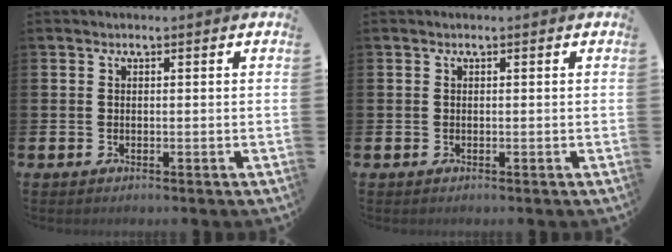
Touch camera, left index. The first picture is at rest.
{"total": 0.0}